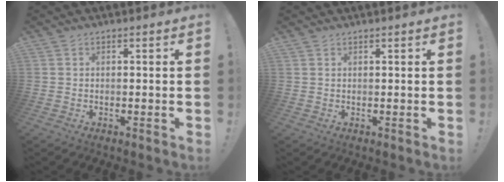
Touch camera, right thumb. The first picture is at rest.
{"total": 0.6, "force": [0.6, 0.0, 0.1], "torque": [0.003, -0.002, 0.010]}